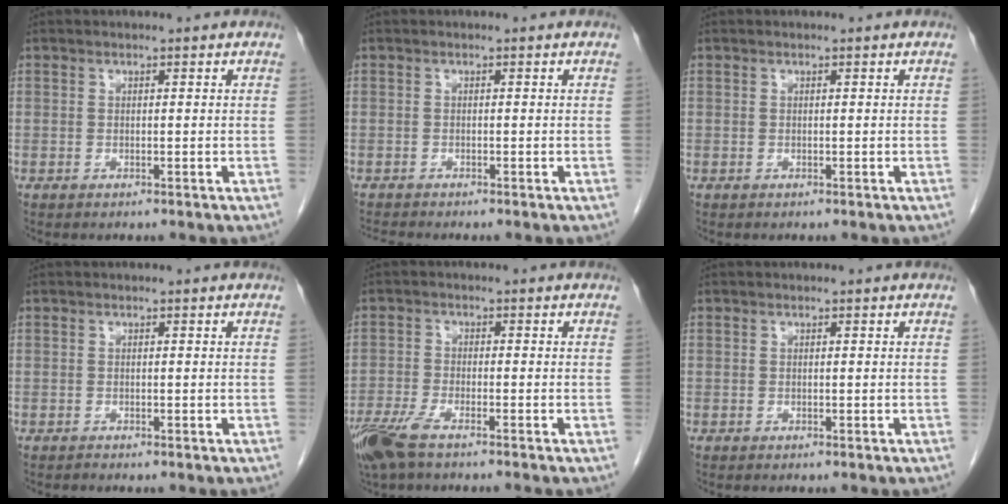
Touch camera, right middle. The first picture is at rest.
{"total": 1.3, "force": [-1.2, -0.5, -0.1], "torque": [-0.005, -0.008, -0.024]}
{"total": 0.0}
{"total": 0.0}
{"total": 6.8, "force": [-5.1, 0.9, 4.4], "torque": [-0.087, -0.016, -0.099]}
{"total": 0.0}